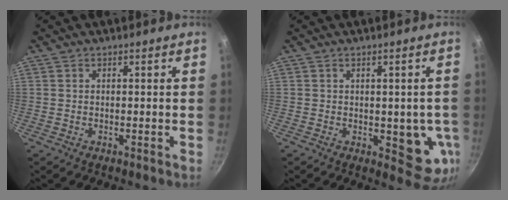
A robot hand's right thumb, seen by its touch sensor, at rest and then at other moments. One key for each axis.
{"total": 8.6, "fx": -1.1, "fy": 4.3, "fz": 7.4, "tx": -0.054, "ty": -0.013, "tz": -0.011}